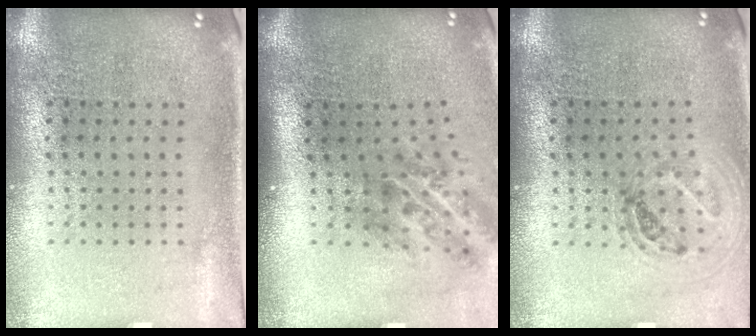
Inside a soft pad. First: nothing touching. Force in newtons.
{"total": 2.1, "press": 1.3, "slide": 1.7}
{"total": 1.0, "press": 1.0, "slide": 0.2}